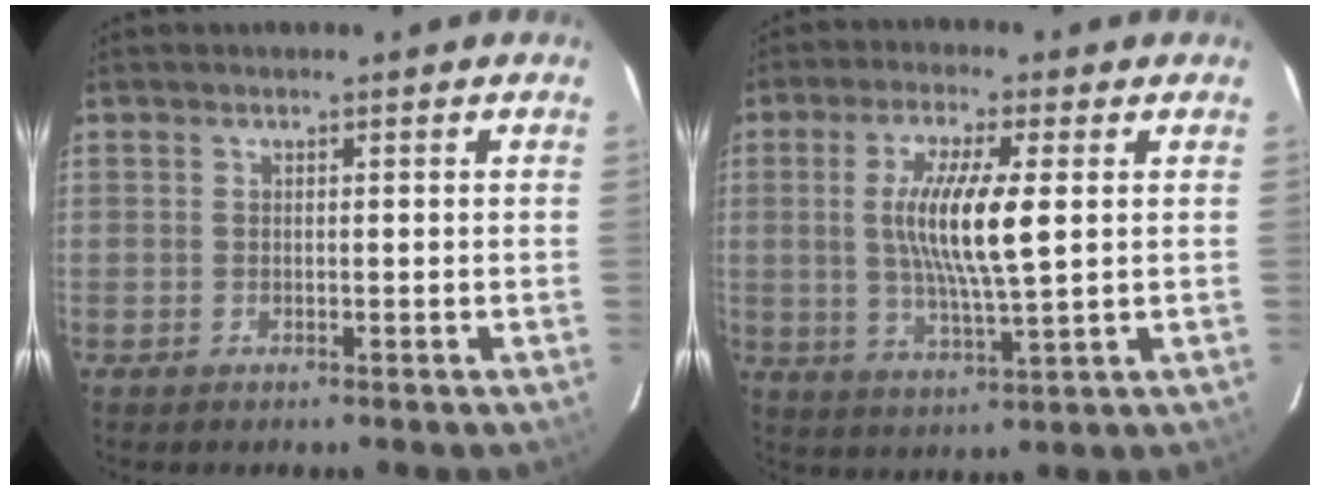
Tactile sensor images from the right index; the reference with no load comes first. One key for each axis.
{"total": 10.8, "fx": 1.4, "fy": 1.5, "fz": 10.6, "tx": -0.202, "ty": -0.006, "tz": 0.028}